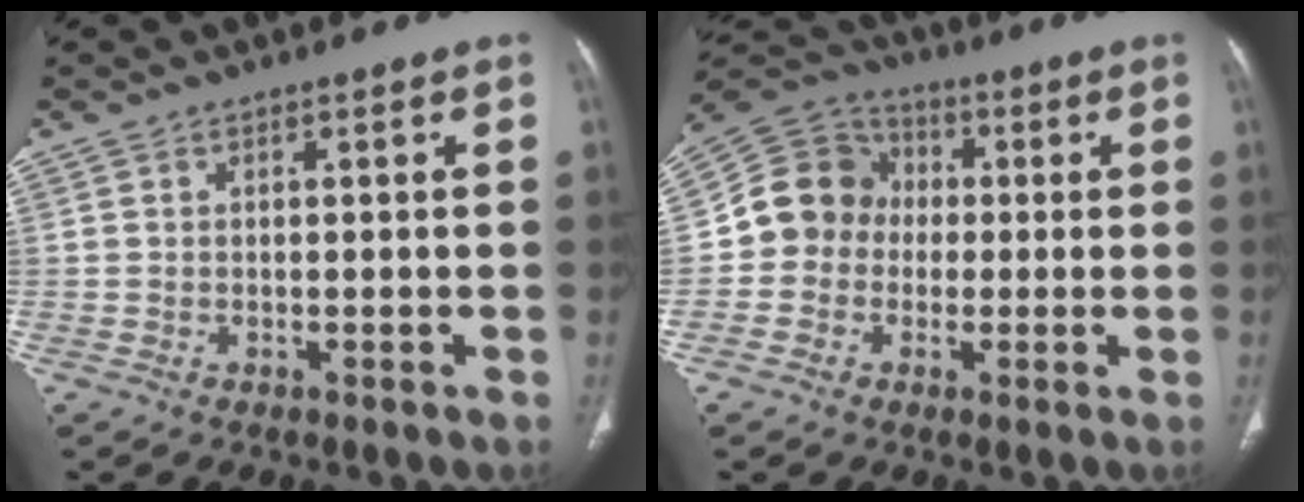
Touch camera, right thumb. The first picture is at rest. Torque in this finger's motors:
{"motor_torque": [-0.53, 0.70, 0.04, -0.23, 0.09]}